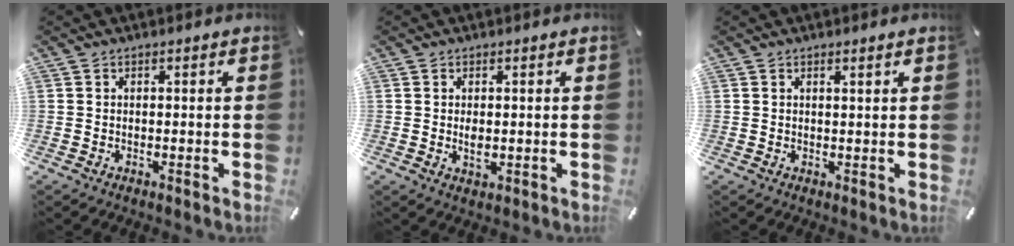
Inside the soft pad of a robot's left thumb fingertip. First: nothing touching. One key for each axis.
{"total": 2.4, "fx": 0.0, "fy": 1.1, "fz": 2.1, "tx": -0.042, "ty": -0.005, "tz": -0.004}
{"total": 0.9, "fx": 0.7, "fy": -0.1, "fz": 0.5, "tx": -0.010, "ty": -0.003, "tz": 0.014}